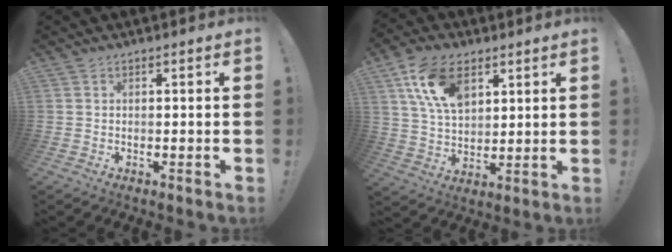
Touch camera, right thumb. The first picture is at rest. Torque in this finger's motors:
{"motor_torque": [1.82, 2.76, 0.40, -0.24, 0.31]}